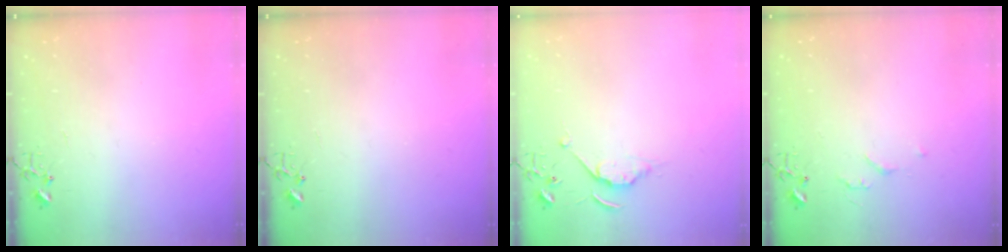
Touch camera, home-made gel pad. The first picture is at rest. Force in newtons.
{"total": 0.0}
{"total": 6.5, "press": 6.5, "slide": 0.8}
{"total": 4.8, "press": 4.8, "slide": 0.7}